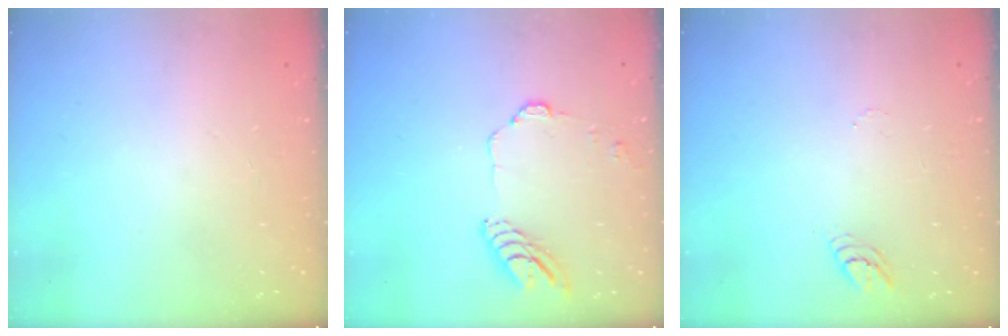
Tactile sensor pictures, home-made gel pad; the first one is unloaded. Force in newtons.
{"total": 9.1, "press": 9.1, "slide": 0.4}
{"total": 3.9, "press": 3.9, "slide": 0.3}